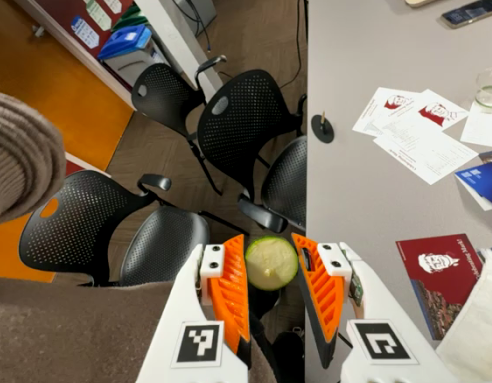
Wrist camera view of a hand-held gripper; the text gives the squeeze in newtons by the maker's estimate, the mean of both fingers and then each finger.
{"total": 9.8, "left": 9.9, "right": 9.7}